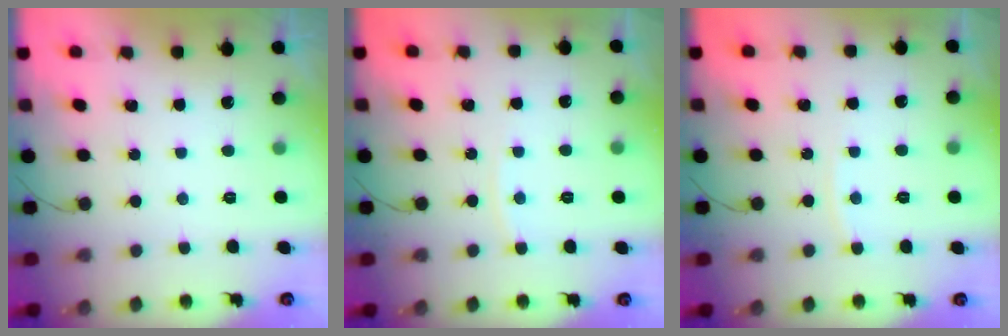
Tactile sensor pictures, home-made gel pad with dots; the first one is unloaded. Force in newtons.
{"total": 4.3, "press": 4.3, "slide": 0.6}
{"total": 4.3, "press": 4.3, "slide": 0.6}